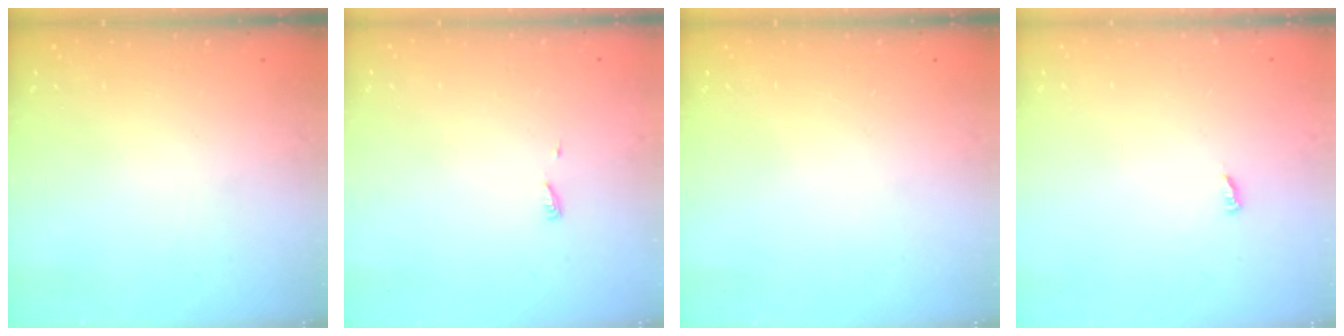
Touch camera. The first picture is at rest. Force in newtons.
{"total": 3.9, "press": 3.9, "slide": 0.6}
{"total": 0.0}
{"total": 3.0, "press": 3.0, "slide": 0.0}